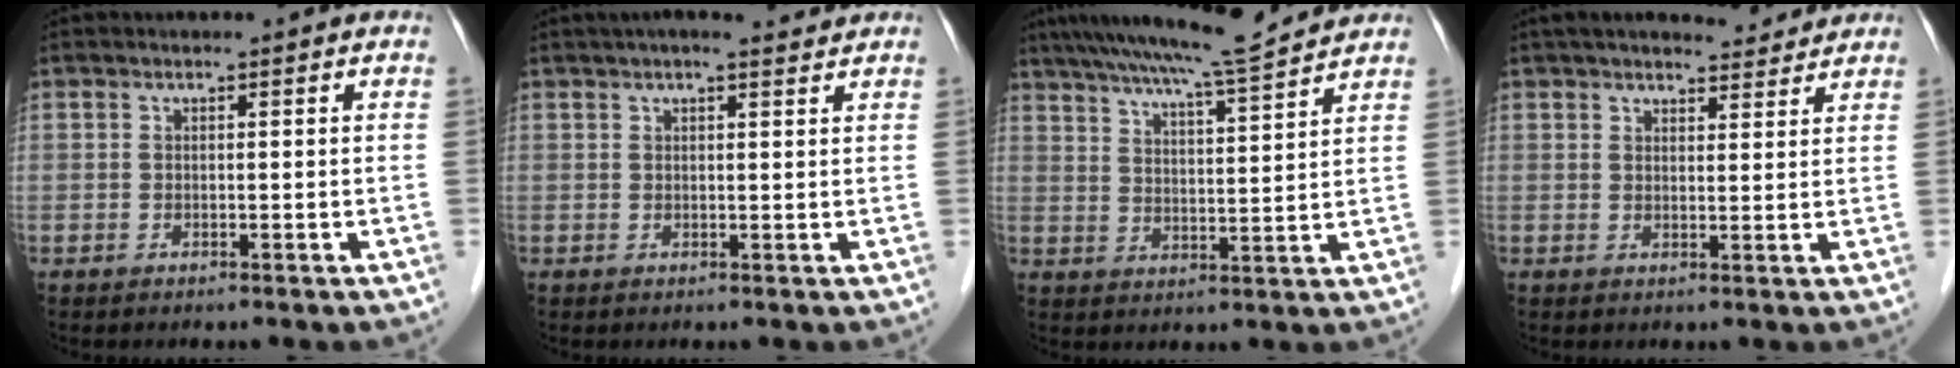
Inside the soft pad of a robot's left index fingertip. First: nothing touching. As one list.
[{"total": 5.7, "force": [4.9, 0.9, 2.8], "torque": [-0.041, 0.023, 0.066]}, {"total": 11.9, "force": [10.7, -0.4, 5.3], "torque": [-0.092, 0.011, 0.163]}, {"total": 7.4, "force": [6.7, 1.8, 2.6], "torque": [-0.033, 0.013, 0.090]}]